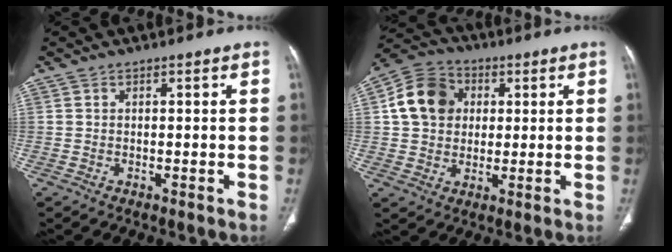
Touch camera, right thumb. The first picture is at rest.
{"total": 11.5, "force": [2.2, 9.6, 6.0], "torque": [-0.092, 0.010, 0.029]}